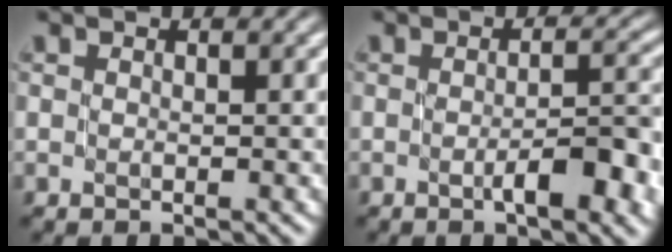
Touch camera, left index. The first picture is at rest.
{"total": 5.7, "force": [-1.5, 1.4, 5.3], "torque": [-0.076, 0.005, -0.020]}